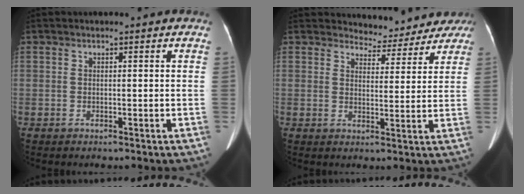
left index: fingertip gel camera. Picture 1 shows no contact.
{"total": 8.0, "force": [7.4, 3.0, -0.3], "torque": [0.019, 0.003, 0.078]}